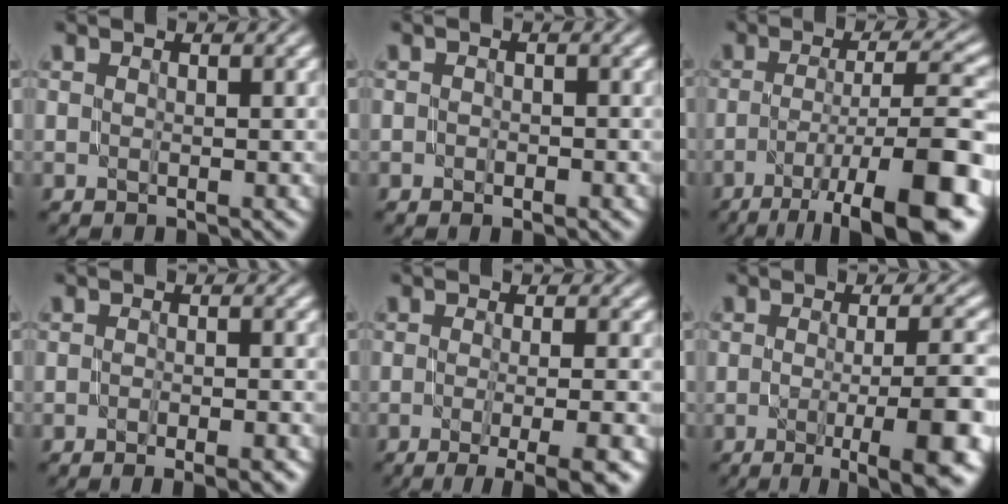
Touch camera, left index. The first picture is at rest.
{"total": 1.0, "force": [-0.5, 0.6, 0.7], "torque": [-0.010, -0.001, -0.007]}
{"total": 13.3, "force": [-6.6, 3.4, 11.1], "torque": [-0.181, -0.006, -0.101]}
{"total": 3.8, "force": [-2.3, 1.1, 2.9], "torque": [-0.042, 0.003, -0.023]}
{"total": 7.1, "force": [-3.4, 1.9, 5.9], "torque": [-0.061, -0.010, -0.045]}
{"total": 9.6, "force": [-3.2, 2.2, 8.7], "torque": [-0.104, -0.007, -0.041]}